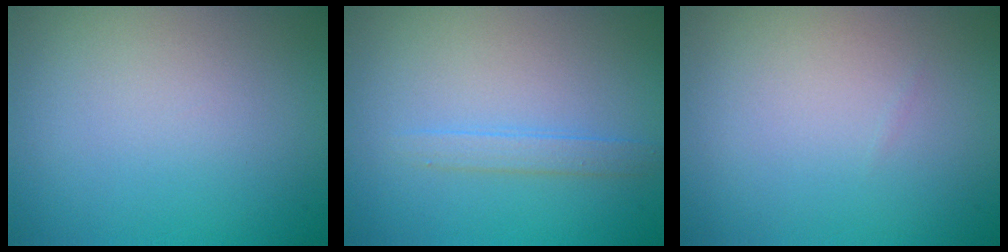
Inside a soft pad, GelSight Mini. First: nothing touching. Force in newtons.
{"total": 1.4, "press": 1.4, "slide": 0.0}
{"total": 0.0}